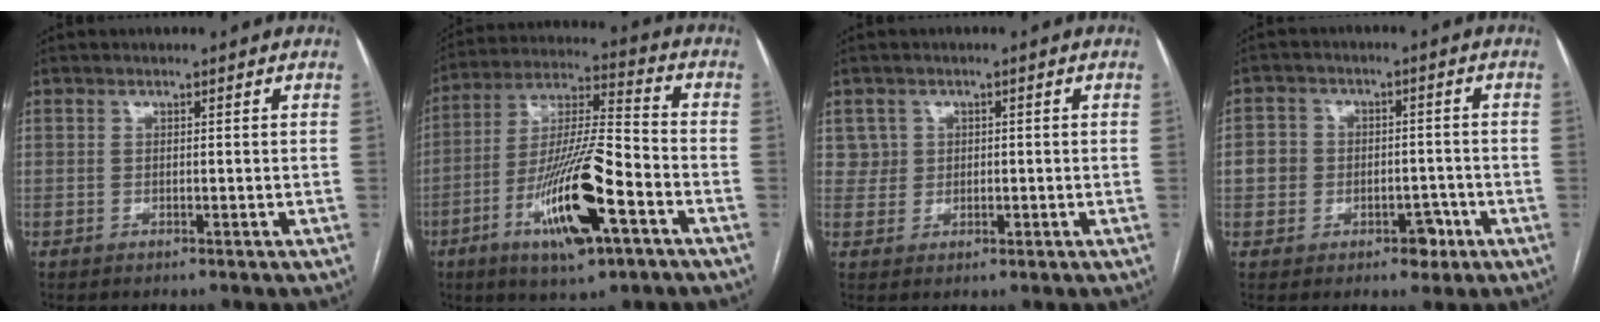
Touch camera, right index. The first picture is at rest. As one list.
[{"total": 17.0, "force": [-7.3, 2.8, 15.1], "torque": [-0.291, -0.011, -0.122]}, {"total": 2.8, "force": [0.9, 2.6, -0.2], "torque": [0.017, 0.006, 0.013]}, {"total": 6.5, "force": [-2.0, 5.4, 3.1], "torque": [-0.032, 0.024, -0.024]}]